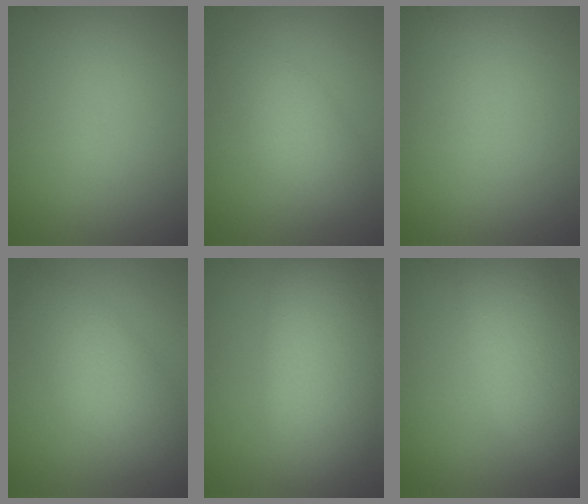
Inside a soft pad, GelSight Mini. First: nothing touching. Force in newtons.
{"total": 3.4, "press": 3.4, "slide": 0.1}
{"total": 0.0}
{"total": 4.7, "press": 4.7, "slide": 0.0}
{"total": 9.1, "press": 9.1, "slide": 0.3}
{"total": 8.1, "press": 8.1, "slide": 0.7}